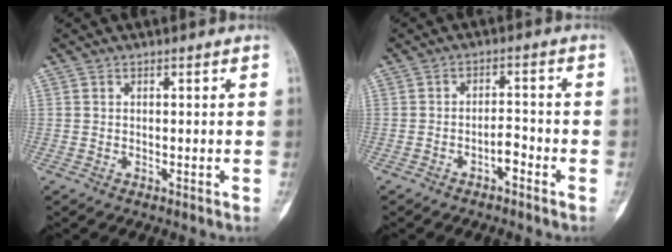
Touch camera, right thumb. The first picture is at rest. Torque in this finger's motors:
{"motor_torque": [0.49, 0.52, 0.29, -0.42, 0.13]}